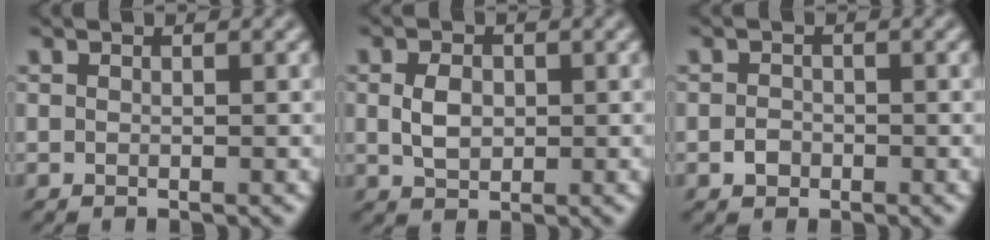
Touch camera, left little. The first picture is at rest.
{"total": 2.5, "force": [0.0, 1.8, 1.8], "torque": [-0.042, 0.002, -0.001]}
{"total": 1.2, "force": [-0.6, 1.0, 0.4], "torque": [-0.005, 0.000, -0.016]}